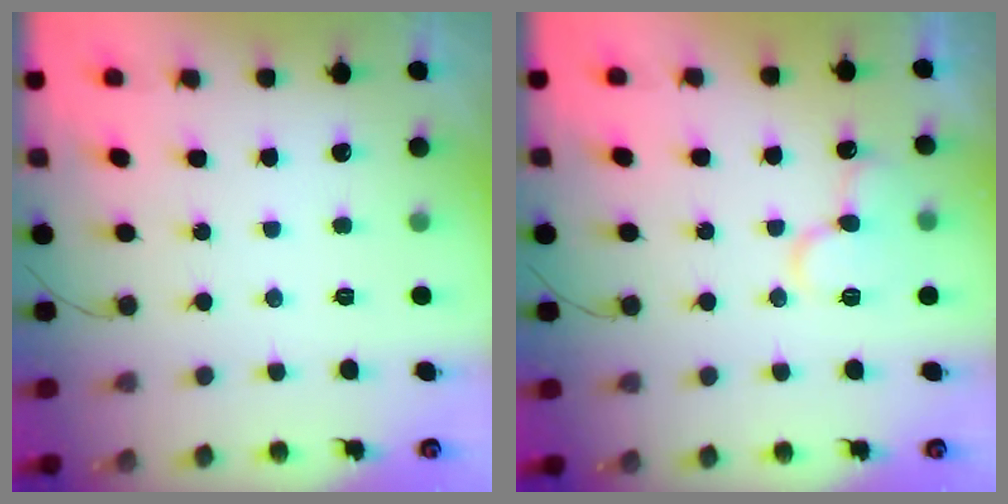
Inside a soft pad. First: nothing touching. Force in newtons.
{"total": 11.5, "press": 11.4, "slide": 1.4}